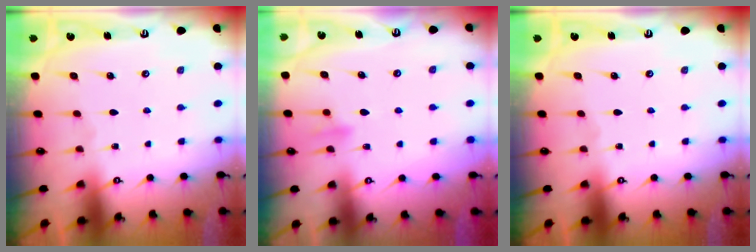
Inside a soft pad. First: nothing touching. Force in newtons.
{"total": 9.0, "press": 8.9, "slide": 1.4}
{"total": 0.0}